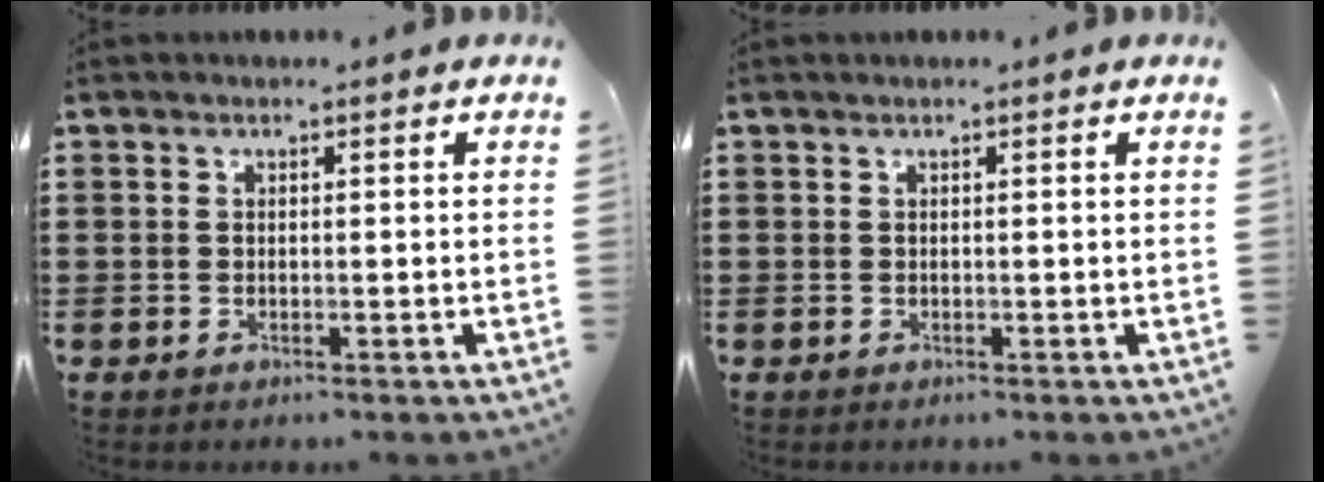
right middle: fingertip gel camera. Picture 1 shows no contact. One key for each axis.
{"total": 0.0}